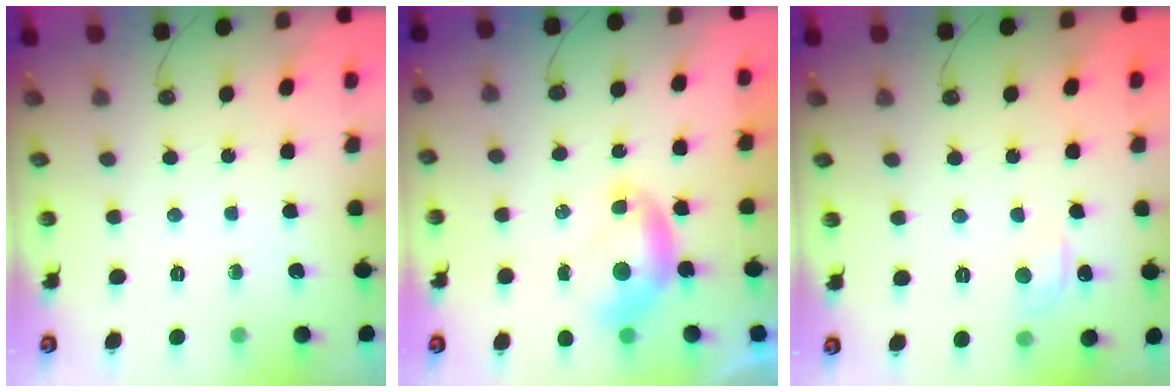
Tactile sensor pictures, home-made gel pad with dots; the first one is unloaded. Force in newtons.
{"total": 0.0}
{"total": 0.8, "press": 0.4, "slide": 0.7}